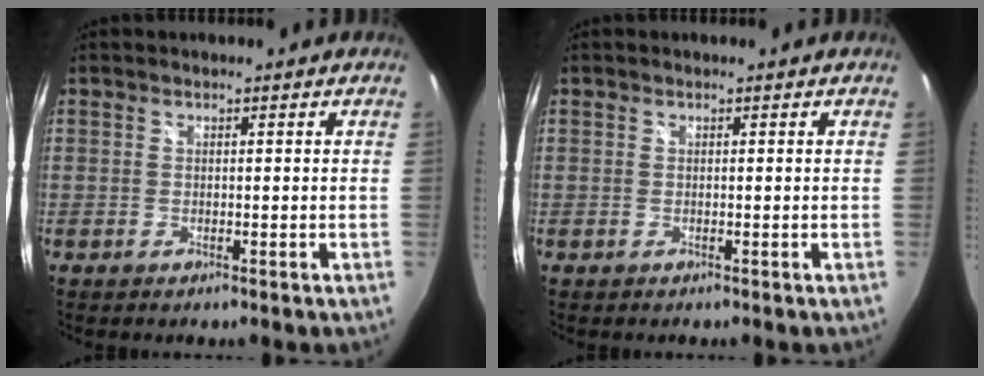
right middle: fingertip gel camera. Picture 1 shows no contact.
{"total": 0.0}